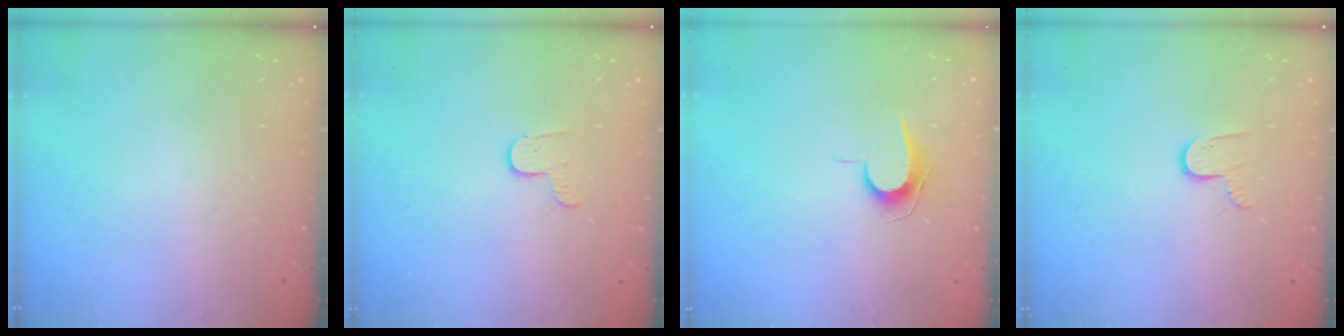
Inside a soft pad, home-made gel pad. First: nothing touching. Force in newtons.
{"total": 4.4, "press": 4.4, "slide": 0.4}
{"total": 6.9, "press": 6.8, "slide": 0.7}
{"total": 5.2, "press": 5.2, "slide": 0.4}